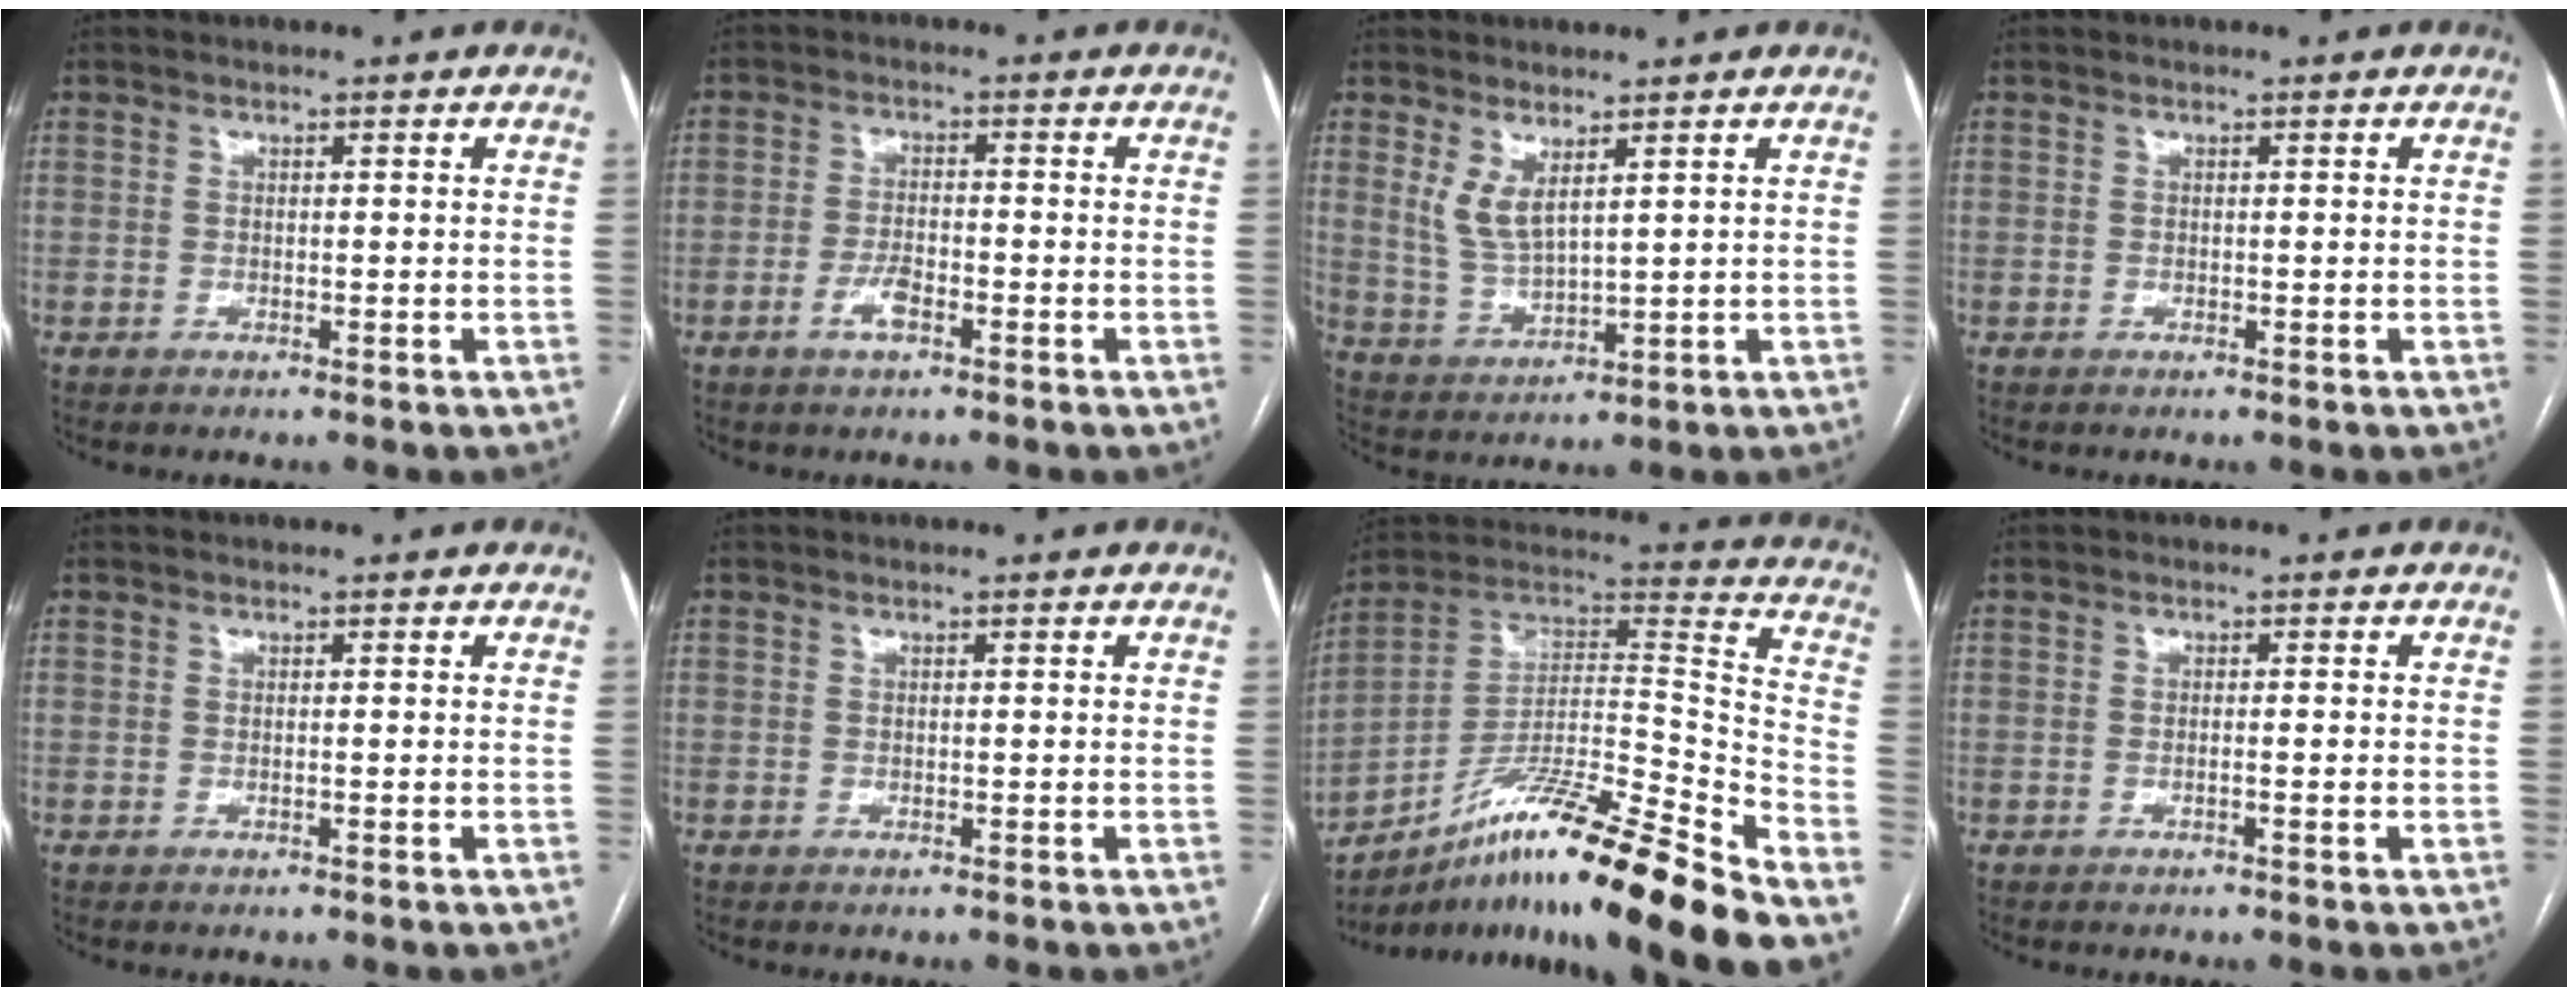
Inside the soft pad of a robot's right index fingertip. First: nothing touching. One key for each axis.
{"total": 3.5, "fx": -1.9, "fy": 1.0, "fz": 2.8, "tx": -0.057, "ty": 0.001, "tz": -0.036}
{"total": 4.8, "fx": 2.6, "fy": 1.5, "fz": 3.8, "tx": -0.086, "ty": -0.012, "tz": 0.063}
{"total": 0.0}
{"total": 0.0}
{"total": 0.0}
{"total": 23.9, "fx": -17.7, "fy": -0.2, "fz": 16.1, "tx": -0.243, "ty": 0.007, "tz": -0.302}
{"total": 1.0, "fx": -0.5, "fy": -0.2, "fz": 0.9, "tx": -0.019, "ty": -0.001, "tz": -0.005}